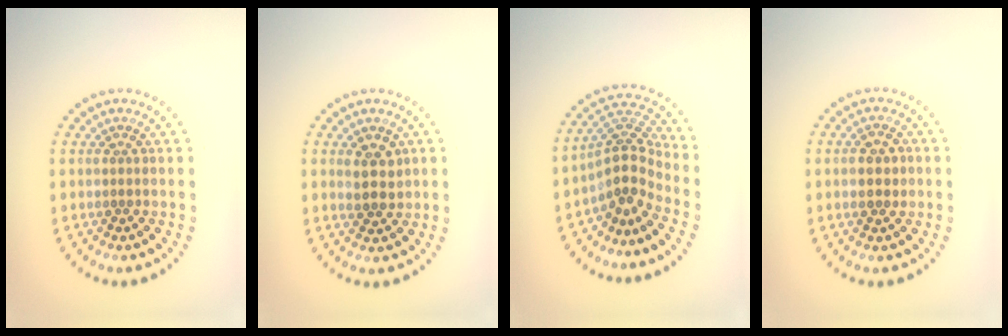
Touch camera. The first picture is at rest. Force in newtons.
{"total": 2.7, "press": 2.6, "slide": 0.8}
{"total": 3.8, "press": 2.7, "slide": 2.6}
{"total": 1.9, "press": 1.9, "slide": 0.1}